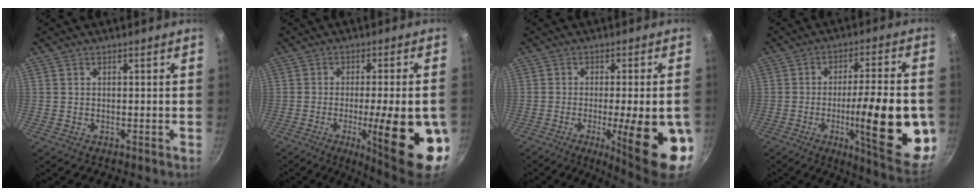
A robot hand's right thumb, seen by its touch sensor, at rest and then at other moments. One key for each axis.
{"total": 19.8, "fx": -5.1, "fy": 4.5, "fz": 18.6, "tx": -0.235, "ty": 0.004, "tz": -0.063}
{"total": 17.6, "fx": -4.8, "fy": 3.9, "fz": 16.5, "tx": -0.204, "ty": 0.001, "tz": -0.057}
{"total": 22.9, "fx": -4.6, "fy": 5.6, "fz": 21.8, "tx": -0.286, "ty": 0.004, "tz": -0.065}